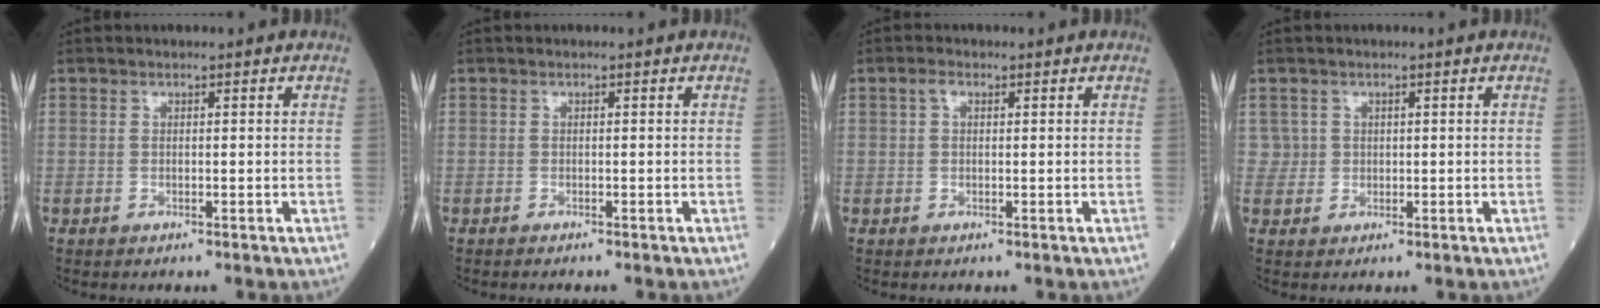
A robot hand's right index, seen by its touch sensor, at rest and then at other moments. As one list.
[{"total": 0.7, "force": [-0.7, 0.0, 0.0], "torque": [0.004, -0.001, -0.012]}, {"total": 1.1, "force": [0.4, 0.7, 0.8], "torque": [-0.017, 0.010, 0.007]}, {"total": 1.8, "force": [0.5, 1.7, -0.2], "torque": [0.018, 0.005, 0.005]}]